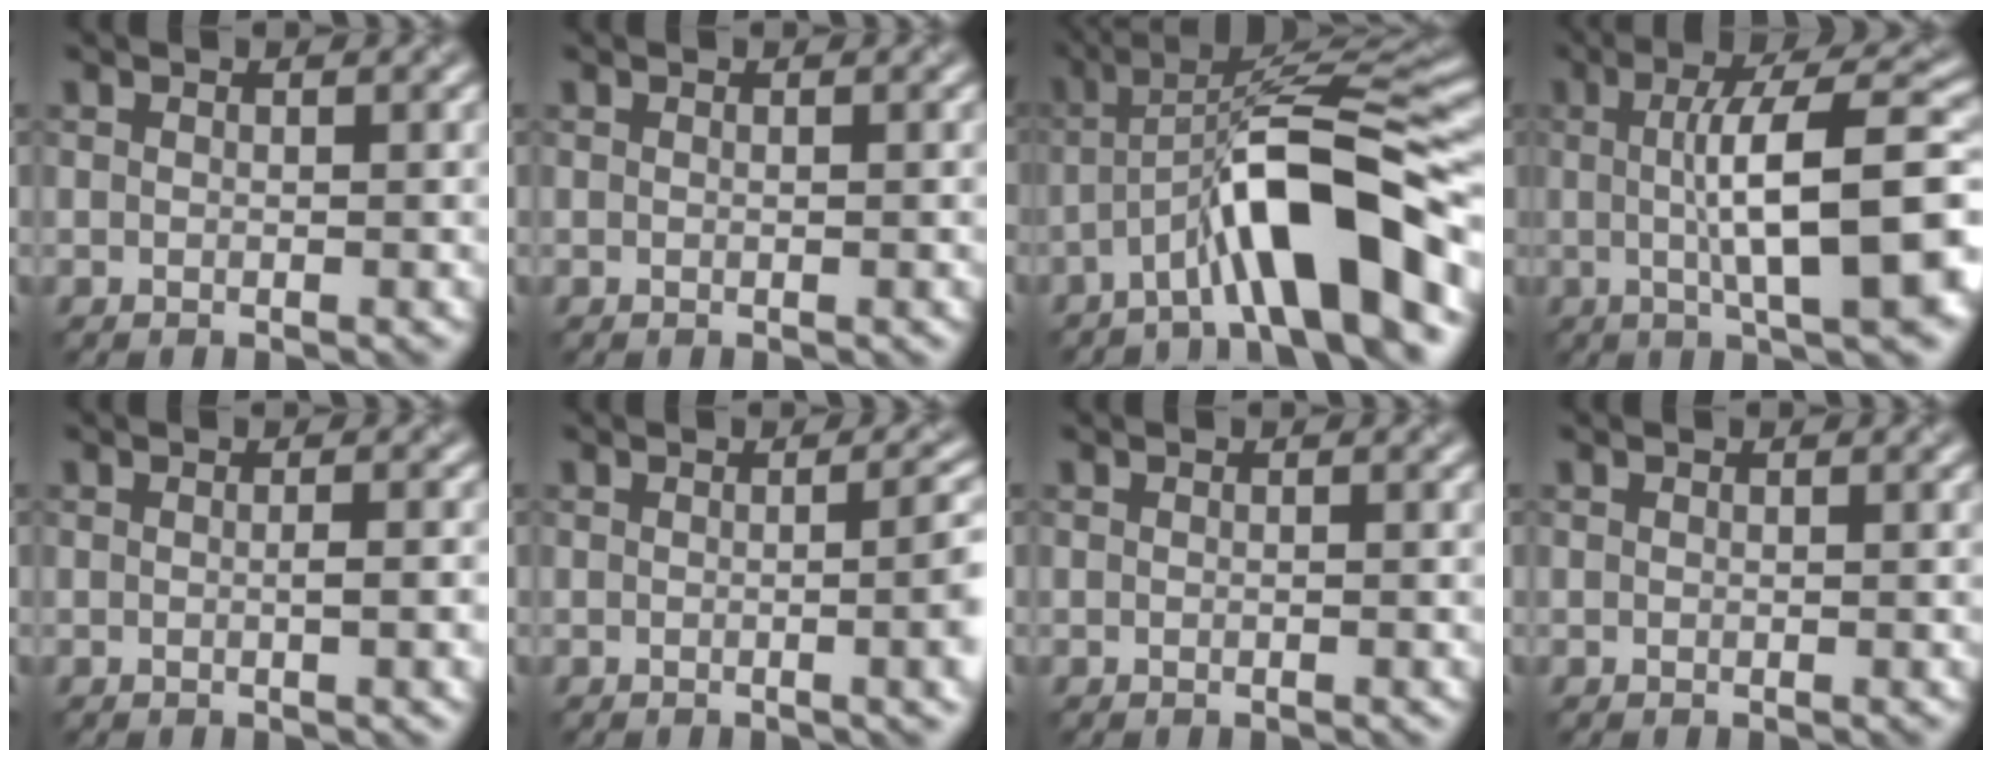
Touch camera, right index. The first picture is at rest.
{"total": 0.0}
{"total": 9.4, "force": [-4.2, 1.6, 8.2], "torque": [-0.129, 0.021, -0.075]}
{"total": 11.8, "force": [-0.1, 2.9, 11.4], "torque": [-0.152, 0.009, -0.005]}
{"total": 1.8, "force": [-0.3, 0.3, 1.7], "torque": [-0.026, 0.001, -0.006]}
{"total": 5.8, "force": [-0.3, 2.3, 5.3], "torque": [-0.040, 0.002, -0.005]}
{"total": 0.0}
{"total": 0.0}